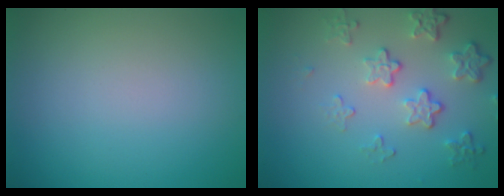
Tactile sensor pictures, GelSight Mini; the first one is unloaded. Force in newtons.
{"total": 4.2, "press": 3.1, "slide": 2.8}